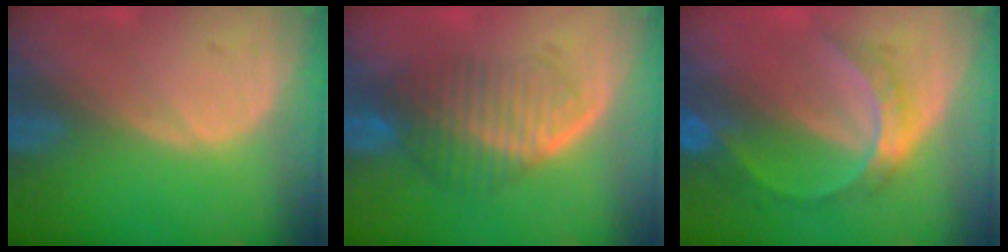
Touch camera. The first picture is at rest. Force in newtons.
{"total": 6.3, "press": 6.2, "slide": 1.1}
{"total": 6.7, "press": 5.7, "slide": 3.4}